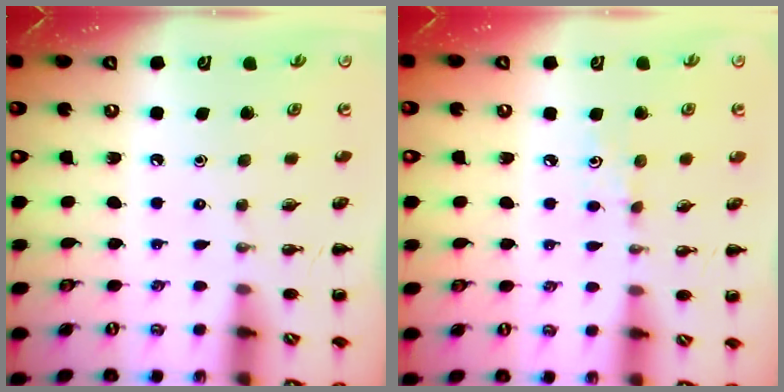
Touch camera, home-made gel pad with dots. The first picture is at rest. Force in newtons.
{"total": 5.1, "press": 4.9, "slide": 1.3}